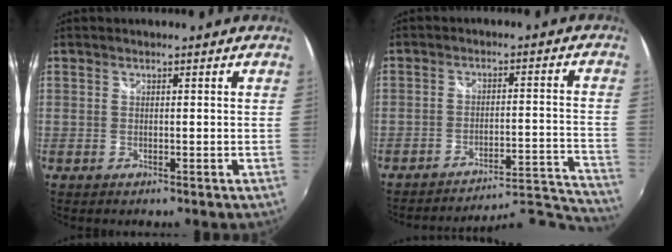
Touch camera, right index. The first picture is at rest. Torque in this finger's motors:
{"motor_torque": [-0.54, -0.55, -0.12, -0.01]}